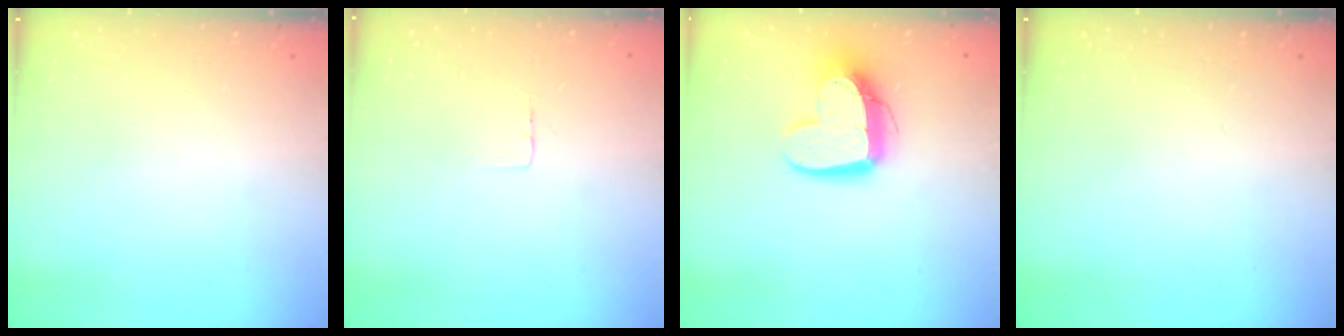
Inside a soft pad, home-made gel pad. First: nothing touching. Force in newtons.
{"total": 2.3, "press": 2.3, "slide": 0.1}
{"total": 13.5, "press": 13.5, "slide": 1.1}
{"total": 0.0}